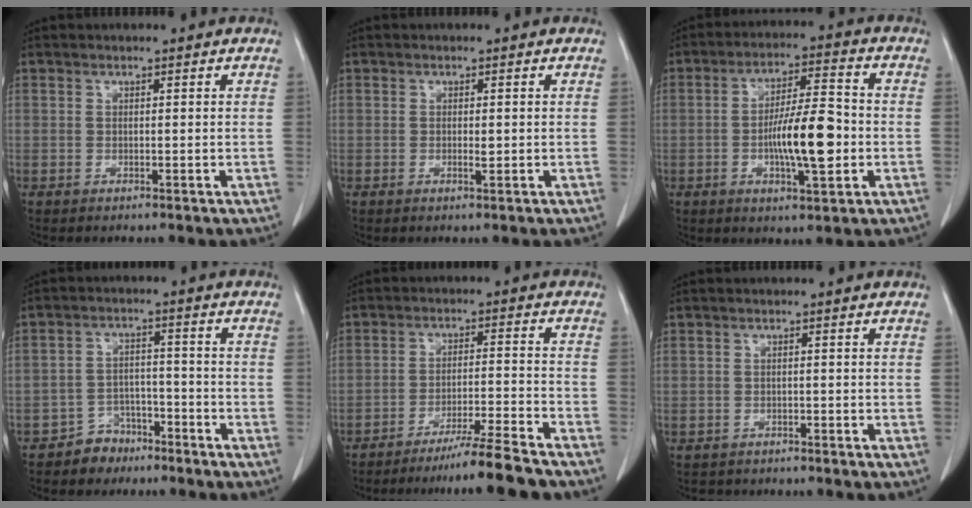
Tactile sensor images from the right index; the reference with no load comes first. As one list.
[{"total": 1.2, "force": [-0.2, 0.3, 1.1], "torque": [-0.020, -0.001, -0.002]}, {"total": 10.9, "force": [-2.1, 2.1, 10.5], "torque": [-0.185, 0.004, -0.033]}, {"total": 4.6, "force": [-3.7, 2.8, 0.3], "torque": [0.000, 0.013, -0.060]}, {"total": 9.3, "force": [-7.9, -1.8, 4.5], "torque": [-0.052, -0.017, -0.131]}, {"total": 2.2, "force": [-1.9, 1.2, -0.3], "torque": [-0.005, 0.001, -0.032]}]